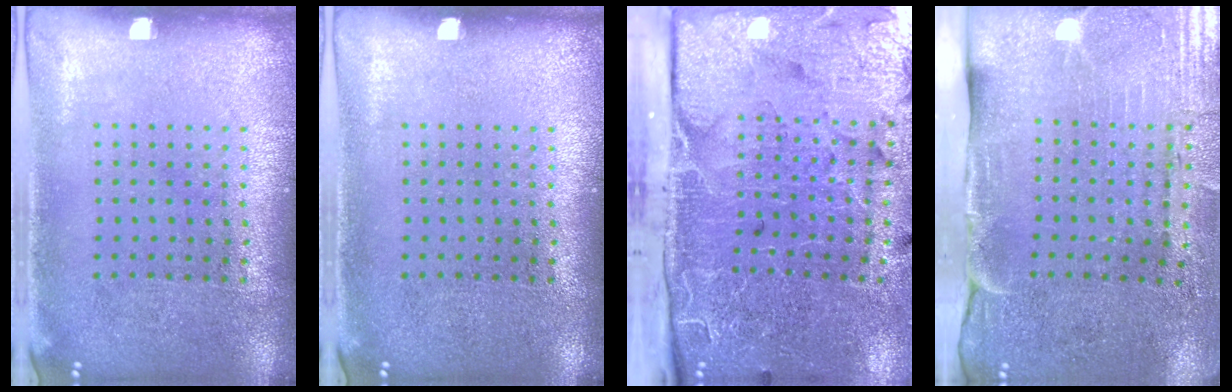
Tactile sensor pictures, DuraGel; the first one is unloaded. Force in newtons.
{"total": 0.0}
{"total": 5.1, "press": 4.0, "slide": 3.1}
{"total": 4.6, "press": 3.8, "slide": 2.6}